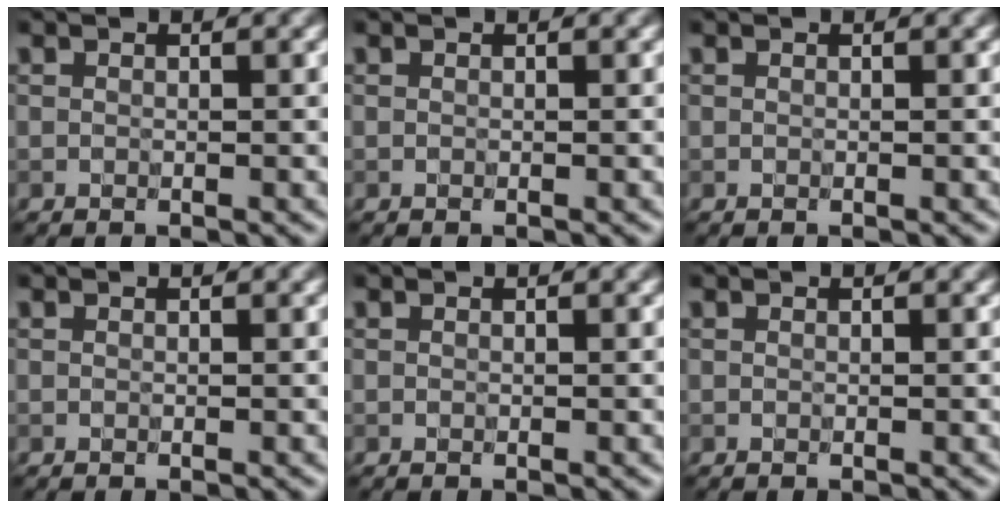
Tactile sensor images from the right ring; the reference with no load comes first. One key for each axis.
{"total": 0.0}
{"total": 0.0}
{"total": 0.0}
{"total": 0.0}
{"total": 0.0}